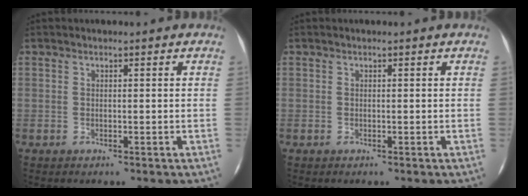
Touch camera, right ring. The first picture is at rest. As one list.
[{"total": 0.0}]